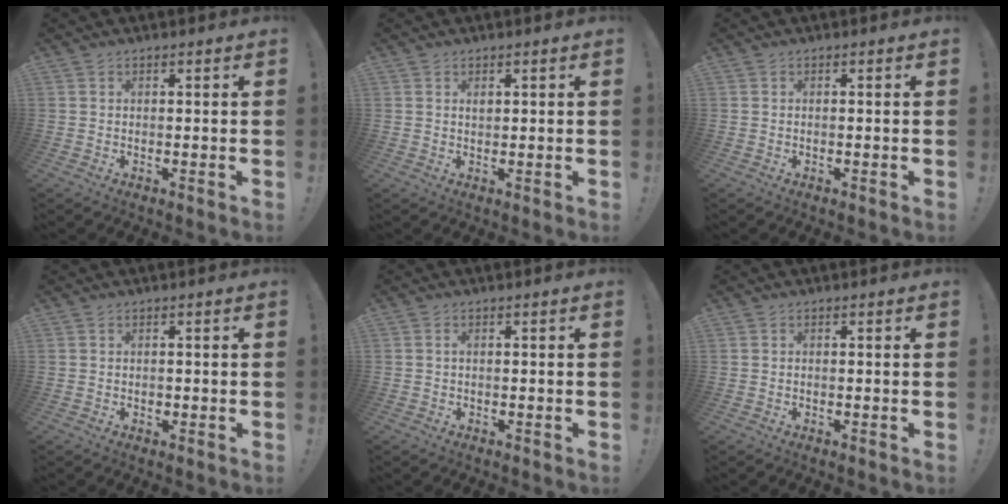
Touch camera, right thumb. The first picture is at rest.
{"total": 1.1, "force": [0.6, 0.7, 0.6], "torque": [-0.001, -0.004, 0.010]}
{"total": 0.0}
{"total": 0.9, "force": [-0.4, 0.7, 0.3], "torque": [-0.006, 0.003, -0.008]}
{"total": 0.6, "force": [-0.3, 0.6, -0.1], "torque": [-0.006, 0.006, -0.005]}
{"total": 0.0}